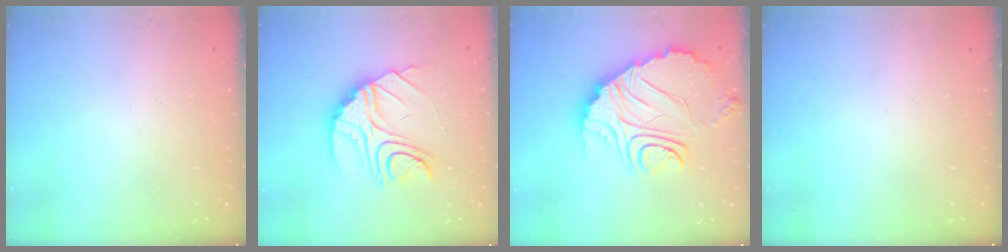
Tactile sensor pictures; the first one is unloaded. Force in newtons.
{"total": 12.9, "press": 12.9, "slide": 1.1}
{"total": 16.3, "press": 16.2, "slide": 1.5}
{"total": 0.0}